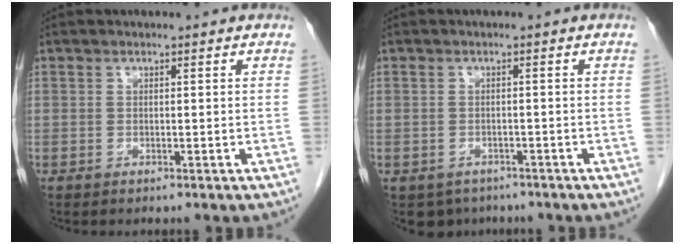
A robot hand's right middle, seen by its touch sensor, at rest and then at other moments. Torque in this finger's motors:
{"motor_torque": [0.04, -0.02, -0.02, 0.00]}